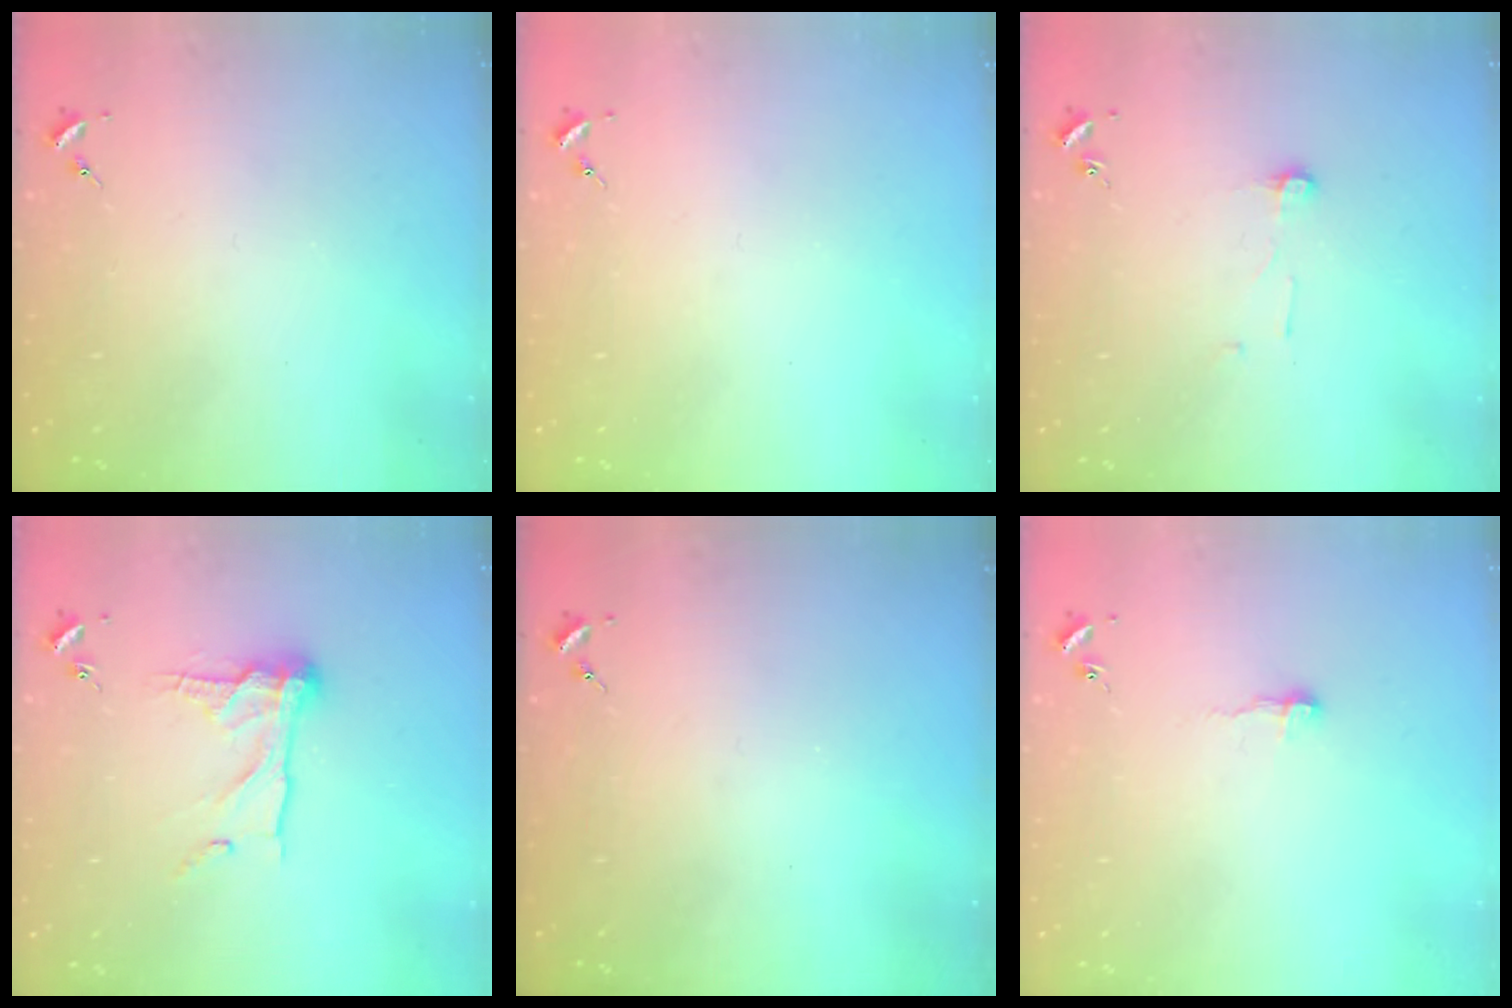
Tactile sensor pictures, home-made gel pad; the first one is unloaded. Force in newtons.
{"total": 0.0}
{"total": 5.4, "press": 5.4, "slide": 0.4}
{"total": 14.5, "press": 14.5, "slide": 1.3}
{"total": 0.0}
{"total": 6.3, "press": 6.2, "slide": 0.6}